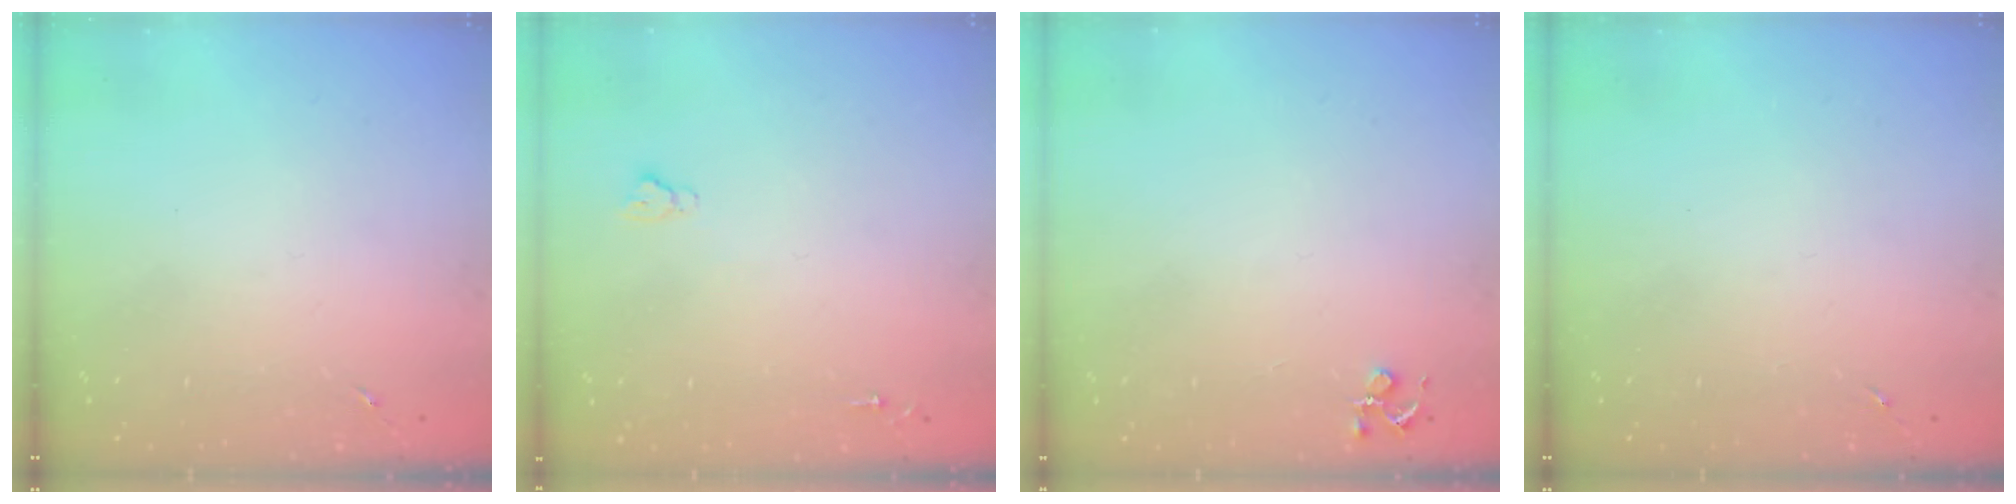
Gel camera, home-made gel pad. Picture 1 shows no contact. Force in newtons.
{"total": 2.6, "press": 2.5, "slide": 0.3}
{"total": 3.9, "press": 3.9, "slide": 0.5}
{"total": 0.0}